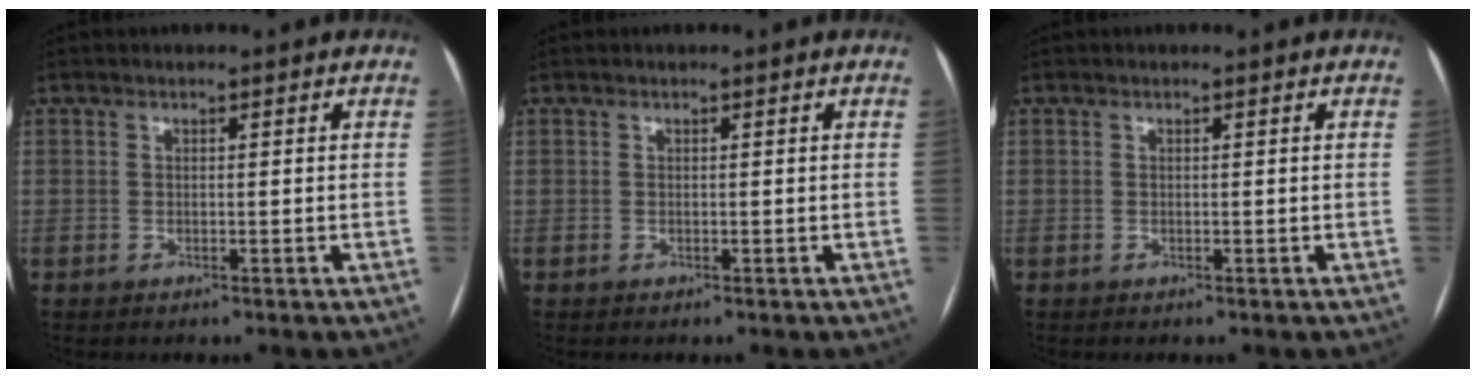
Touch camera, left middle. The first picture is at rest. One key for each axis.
{"total": 0.0}
{"total": 0.0}